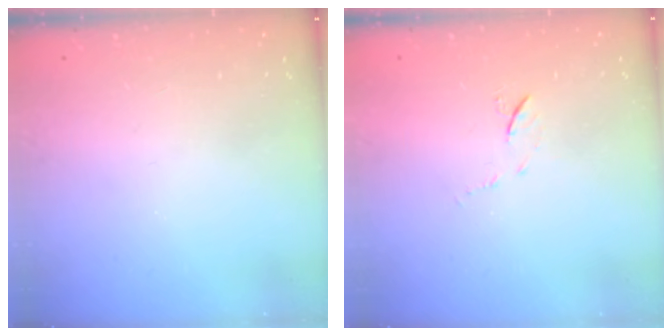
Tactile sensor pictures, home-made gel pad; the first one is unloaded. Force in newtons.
{"total": 6.1, "press": 6.0, "slide": 0.9}